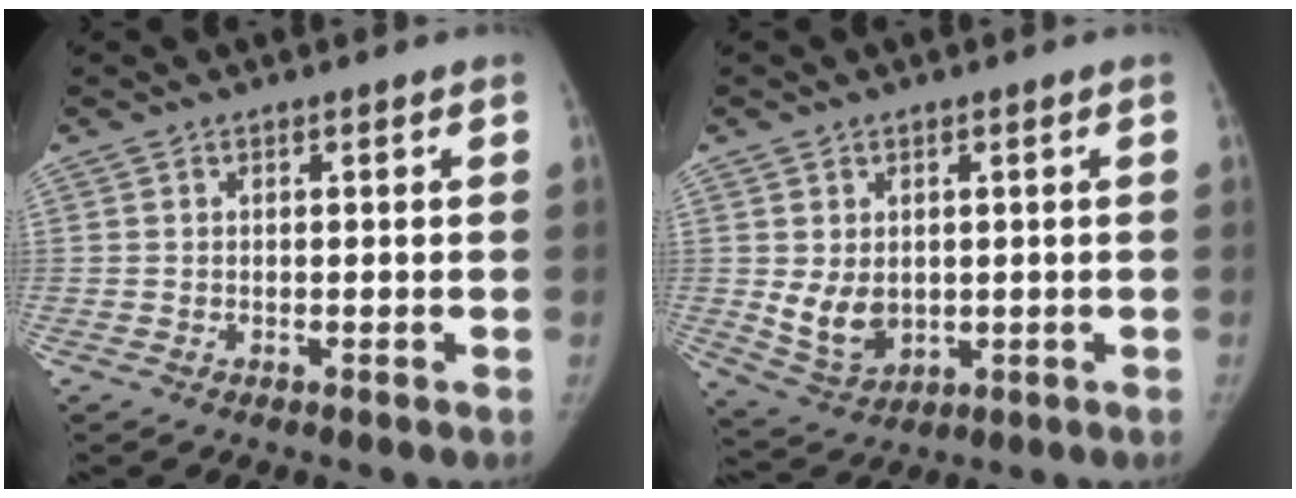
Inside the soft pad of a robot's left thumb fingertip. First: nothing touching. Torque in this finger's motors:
{"motor_torque": [0.62, 0.67, 0.54, -0.63, 0.05]}